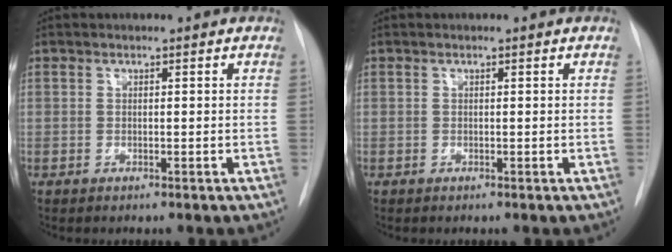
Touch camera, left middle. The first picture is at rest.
{"total": 0.0}